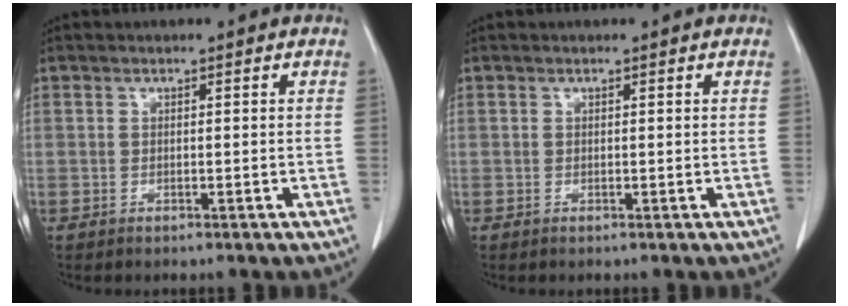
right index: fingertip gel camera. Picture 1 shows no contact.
{"total": 0.0}